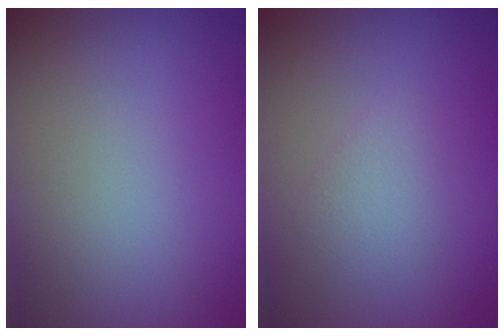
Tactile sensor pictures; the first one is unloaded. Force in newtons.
{"total": 1.5, "press": 1.5, "slide": 0.1}